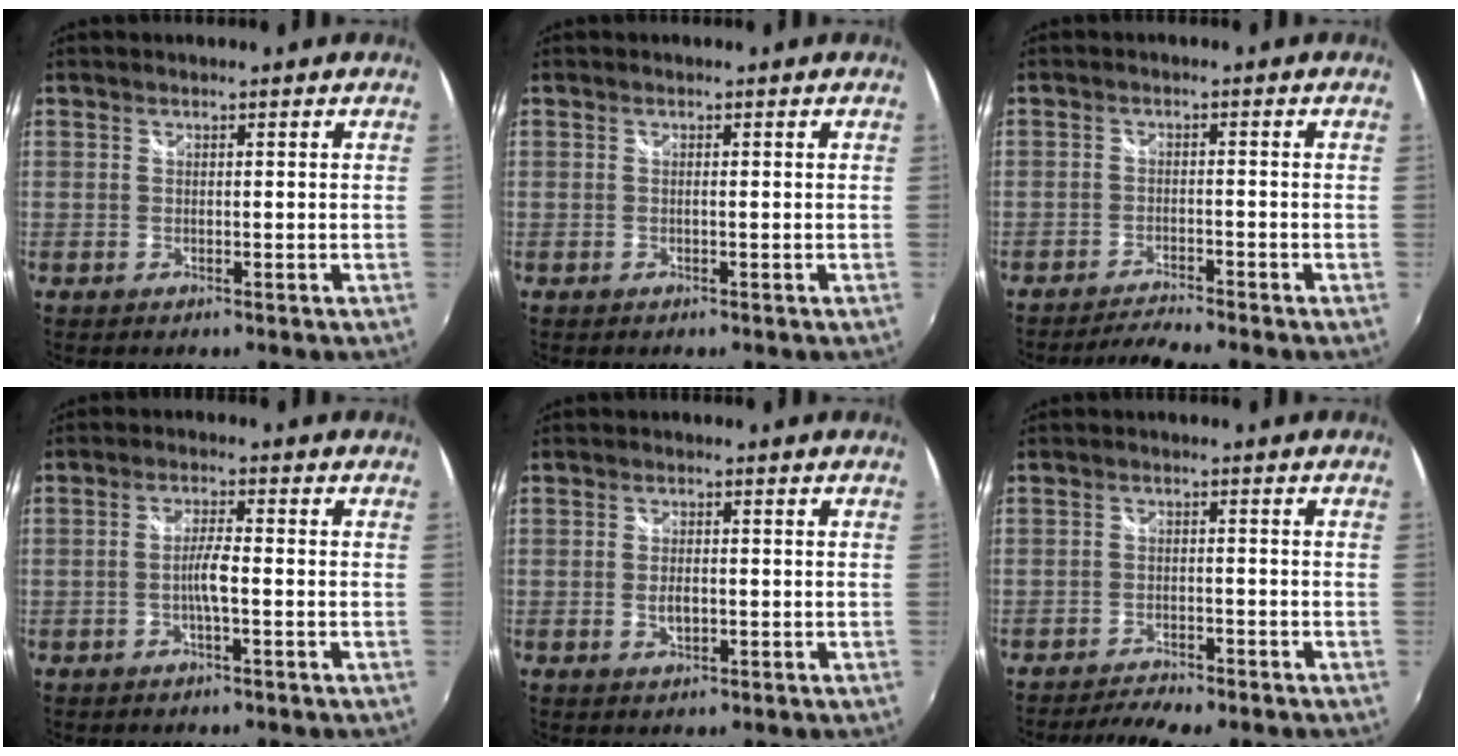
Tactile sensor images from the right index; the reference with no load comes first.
{"total": 0.5, "force": [-0.2, -0.1, 0.5], "torque": [-0.007, 0.001, -0.005]}
{"total": 4.3, "force": [-4.1, -0.3, 0.9], "torque": [-0.037, -0.005, -0.077]}
{"total": 3.5, "force": [-1.1, 0.1, 3.3], "torque": [-0.065, 0.004, -0.021]}
{"total": 2.9, "force": [-0.6, 1.5, 2.3], "torque": [-0.042, -0.003, -0.008]}
{"total": 5.9, "force": [-5.4, 1.2, 2.2], "torque": [-0.060, -0.008, -0.086]}